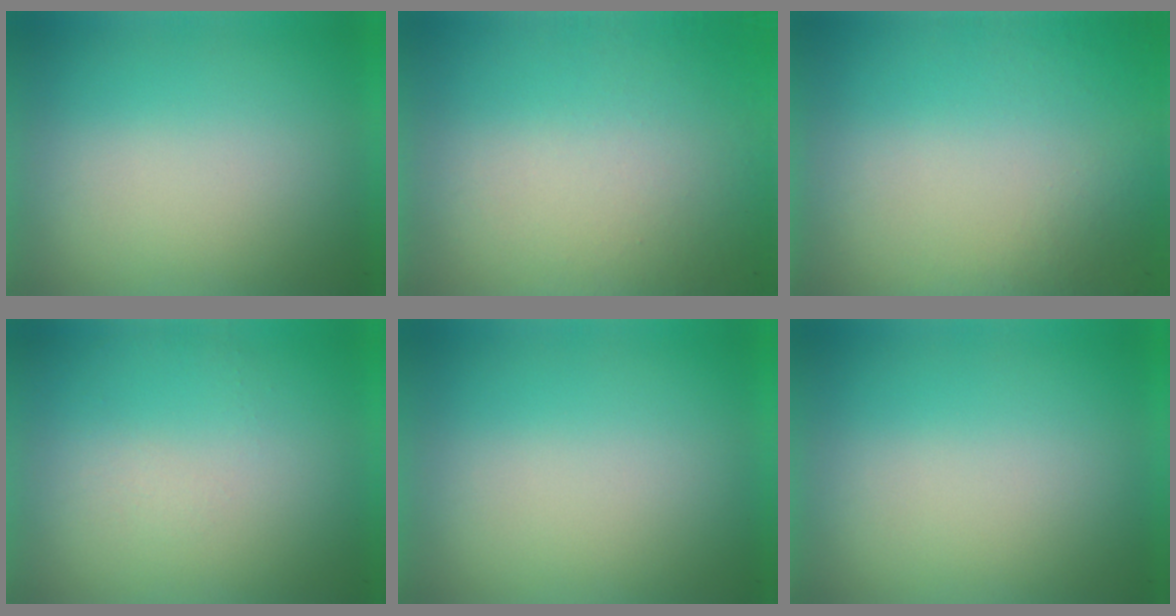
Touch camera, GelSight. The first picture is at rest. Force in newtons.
{"total": 8.5}
{"total": 8.2}
{"total": 1.0}
{"total": 0.0}
{"total": 0.0}